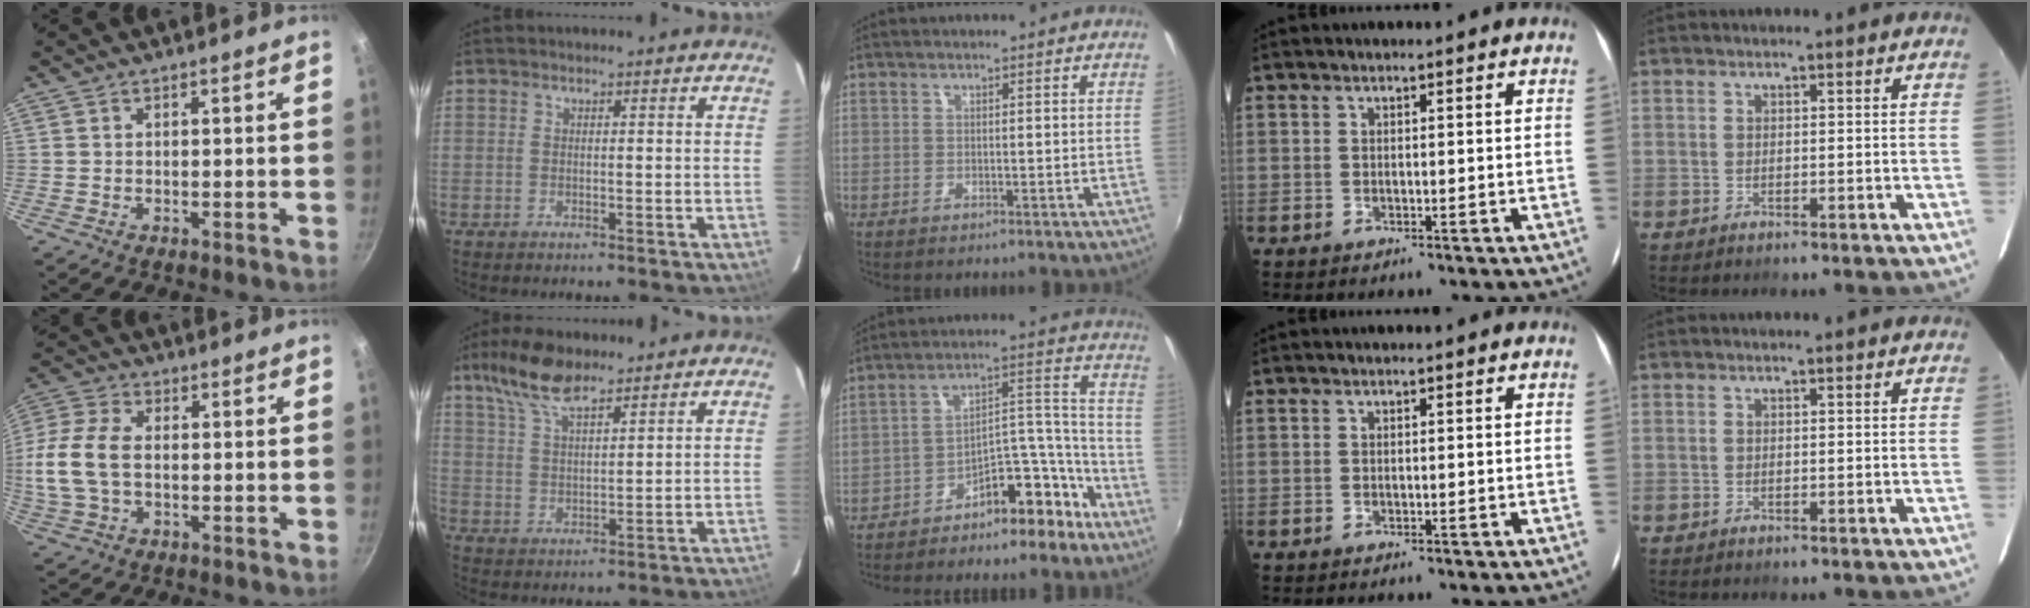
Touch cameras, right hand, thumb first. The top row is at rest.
{"thumb": {"total": 12.3, "force": [-0.2, 7.6, 9.7], "torque": [-0.204, 0.021, -0.016]}, "index": {"total": 9.4, "force": [6.9, 2.8, 5.7], "torque": [-0.114, 0.017, 0.134]}, "middle": {"total": 13.2, "force": [-10.6, 5.3, 6.0], "torque": [-0.083, 0.069, -0.152]}}